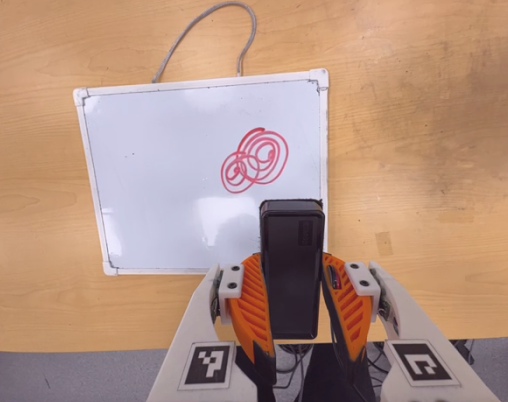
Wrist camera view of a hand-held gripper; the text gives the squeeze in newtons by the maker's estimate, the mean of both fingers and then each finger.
{"total": 6.1, "left": 4.6, "right": 7.5}